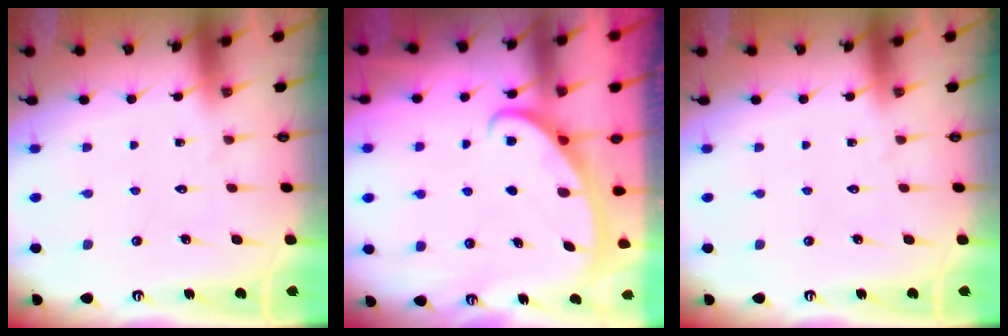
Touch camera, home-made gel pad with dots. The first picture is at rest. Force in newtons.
{"total": 2.6, "press": 2.6, "slide": 0.4}
{"total": 0.0}